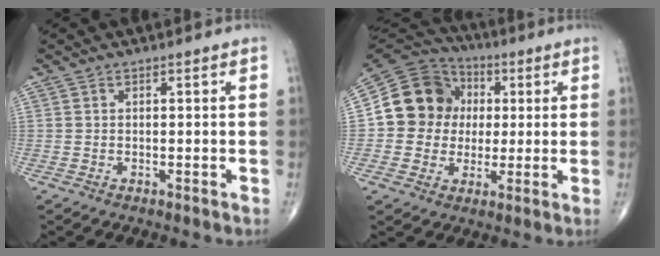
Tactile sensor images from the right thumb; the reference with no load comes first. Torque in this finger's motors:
{"motor_torque": [-0.88, 0.98, 0.52, -0.30, 0.07]}